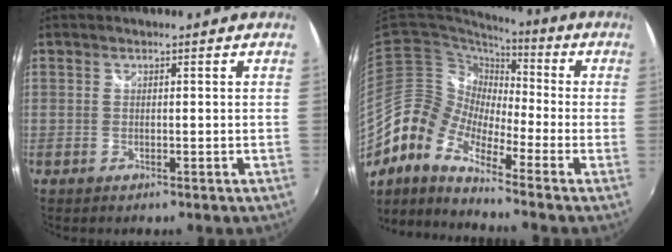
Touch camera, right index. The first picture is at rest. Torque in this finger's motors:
{"motor_torque": [-0.10, -0.06, -0.33, -0.21]}